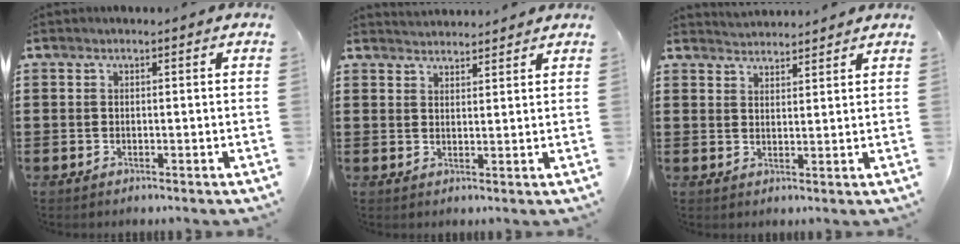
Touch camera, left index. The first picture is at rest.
{"total": 2.3, "force": [2.3, -0.1, -0.4], "torque": [0.002, -0.003, 0.045]}
{"total": 2.5, "force": [2.4, -0.2, -0.6], "torque": [0.004, -0.006, 0.048]}